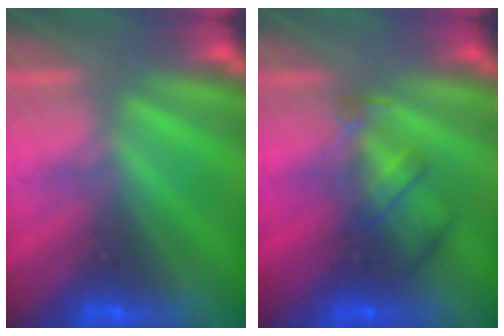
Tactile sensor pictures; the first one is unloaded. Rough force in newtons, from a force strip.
{"total": 2.4}